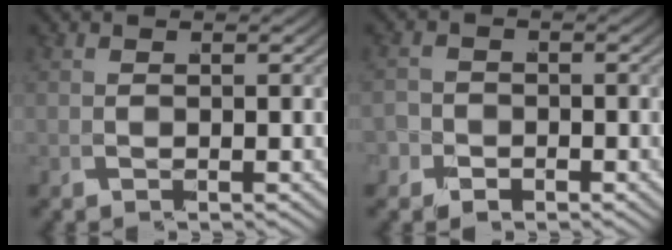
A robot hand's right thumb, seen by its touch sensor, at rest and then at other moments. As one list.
[{"total": 2.1, "force": [-1.3, 1.6, 0.2], "torque": [-0.005, -0.011, -0.021]}]